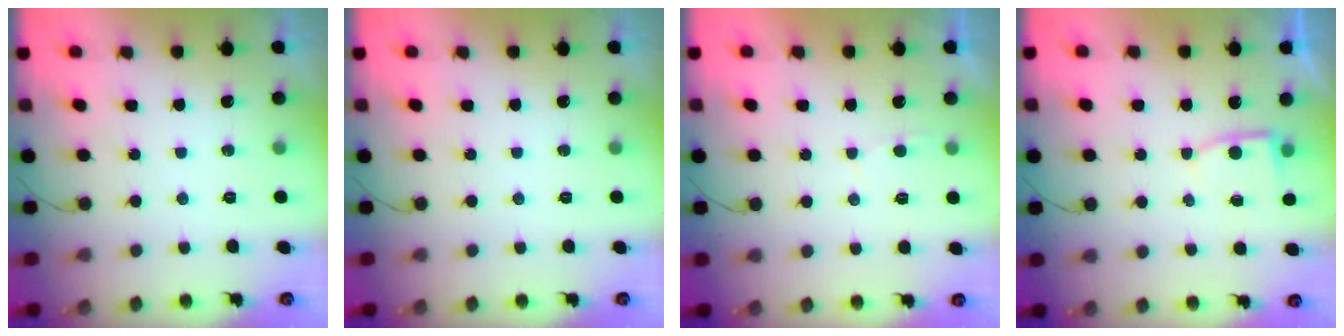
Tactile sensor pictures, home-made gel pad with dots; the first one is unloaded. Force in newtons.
{"total": 0.0}
{"total": 2.5, "press": 2.5, "slide": 0.2}
{"total": 3.7, "press": 3.6, "slide": 0.4}